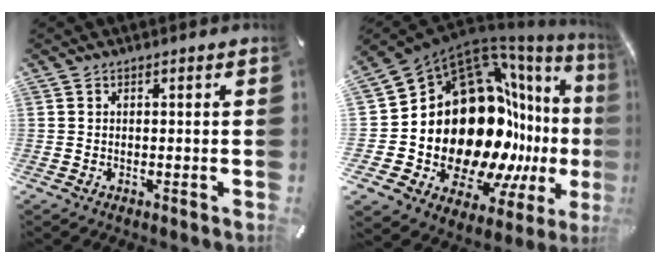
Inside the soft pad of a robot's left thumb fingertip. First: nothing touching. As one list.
[{"total": 27.2, "force": [-1.0, 18.1, 20.3], "torque": [-0.312, -0.104, 0.042]}]